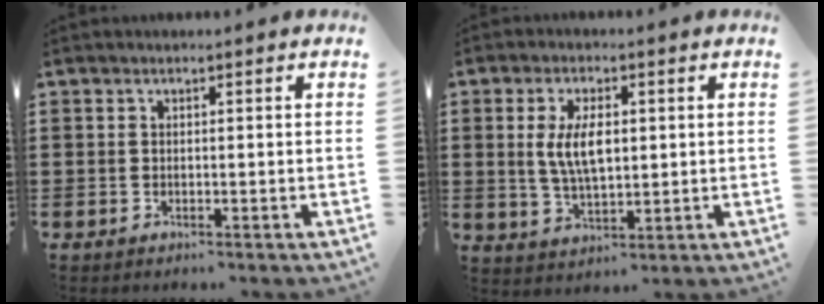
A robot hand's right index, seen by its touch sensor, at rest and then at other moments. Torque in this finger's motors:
{"motor_torque": [0.87, 0.19, 0.26, 0.13]}